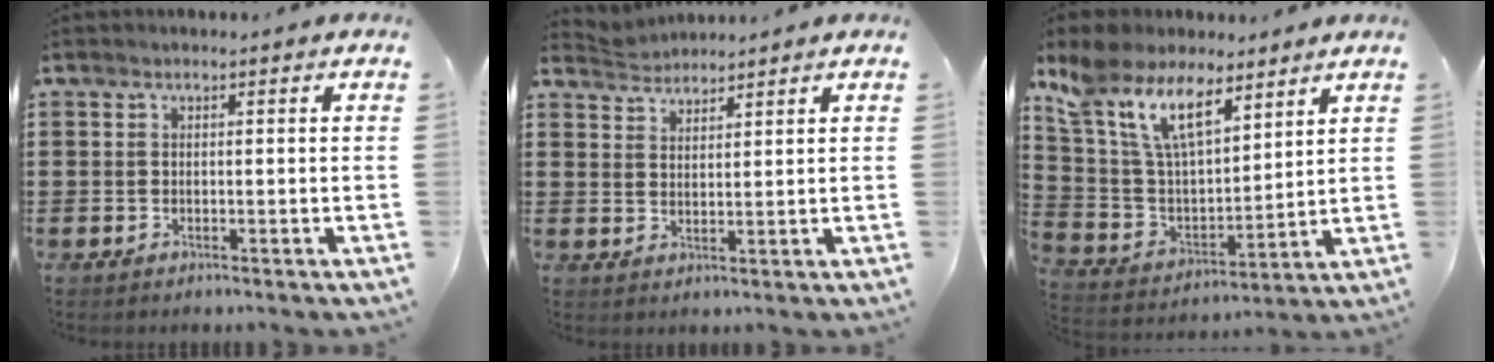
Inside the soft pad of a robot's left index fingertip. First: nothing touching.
{"total": 2.9, "force": [2.9, 0.3, -0.3], "torque": [-0.005, -0.009, 0.054]}
{"total": 11.7, "force": [8.0, 4.9, 7.0], "torque": [-0.170, -0.021, 0.148]}